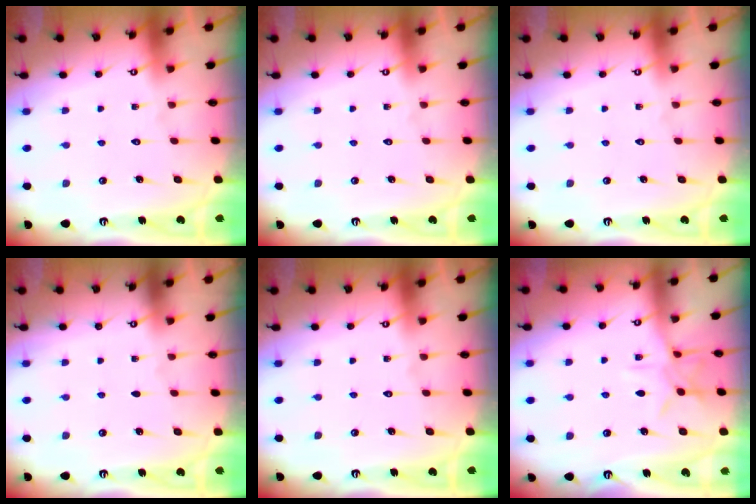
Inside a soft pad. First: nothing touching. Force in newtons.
{"total": 0.0}
{"total": 0.0}
{"total": 0.0}
{"total": 0.0}
{"total": 7.6, "press": 7.6, "slide": 0.2}